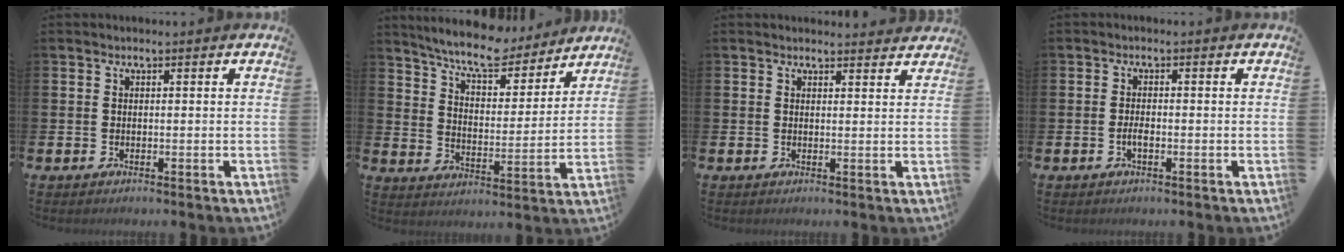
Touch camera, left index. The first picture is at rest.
{"total": 9.1, "force": [8.4, 1.7, 3.0], "torque": [-0.075, -0.054, 0.145]}
{"total": 1.5, "force": [1.5, 0.2, 0.0], "torque": [0.007, -0.010, 0.025]}
{"total": 1.5, "force": [-0.6, 0.6, 1.2], "torque": [-0.015, -0.002, -0.014]}